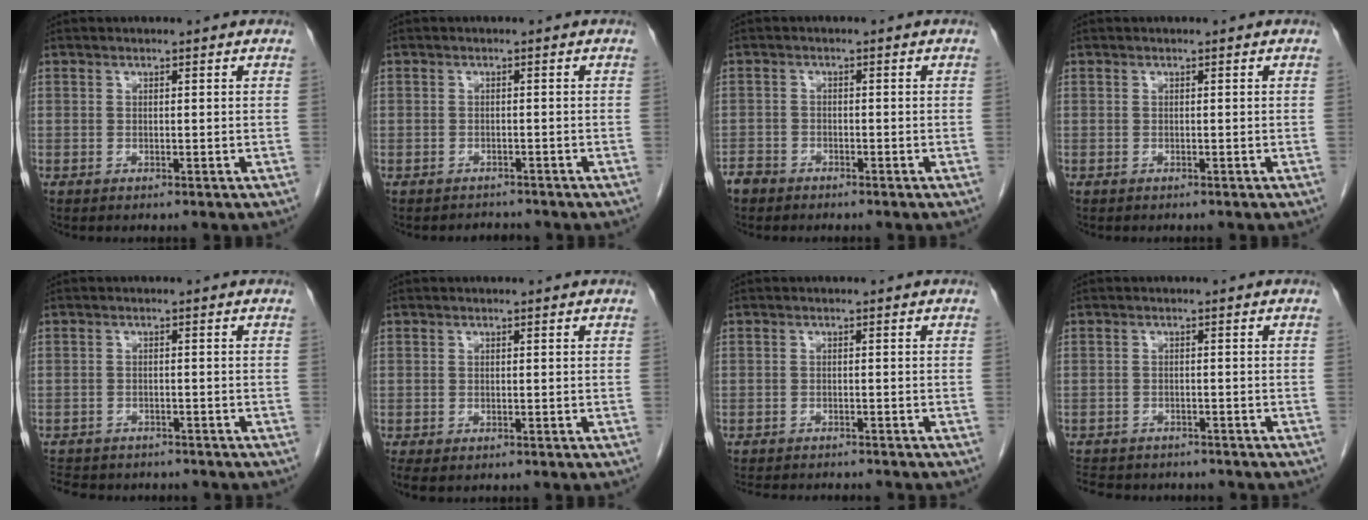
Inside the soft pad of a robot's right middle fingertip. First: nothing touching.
{"total": 1.9, "force": [-1.6, 0.7, -0.6], "torque": [-0.001, -0.004, -0.027]}
{"total": 2.4, "force": [-2.1, 1.1, 0.3], "torque": [-0.011, 0.002, -0.039]}
{"total": 0.0}
{"total": 10.7, "force": [-9.4, 3.9, 3.5], "torque": [-0.082, -0.002, -0.121]}
{"total": 3.3, "force": [-2.5, 1.4, 1.6], "torque": [-0.029, -0.011, -0.036]}
{"total": 9.5, "force": [-8.8, 1.7, 3.1], "torque": [-0.052, -0.005, -0.116]}
{"total": 10.9, "force": [-9.6, 4.0, 3.4], "torque": [-0.081, -0.001, -0.123]}